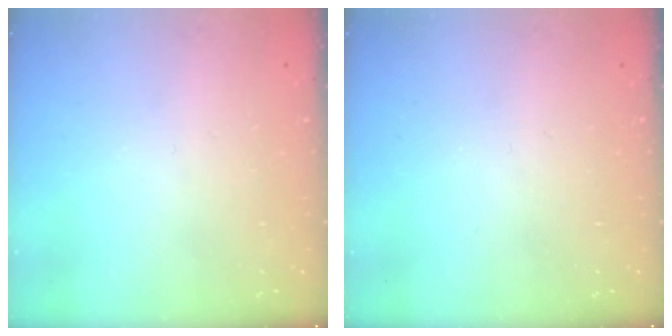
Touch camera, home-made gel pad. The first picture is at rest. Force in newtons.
{"total": 0.0}